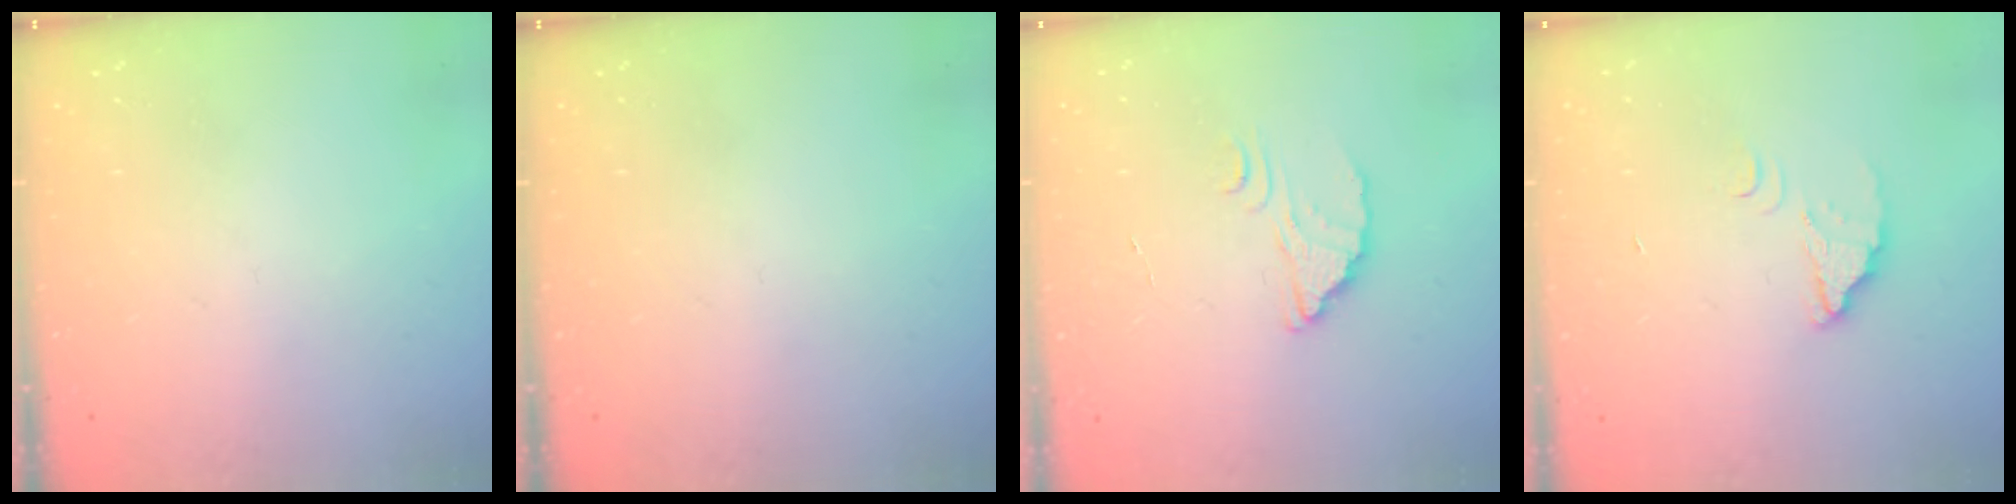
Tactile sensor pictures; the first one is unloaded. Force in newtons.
{"total": 0.0}
{"total": 2.6, "press": 2.6, "slide": 0.1}
{"total": 2.9, "press": 2.9, "slide": 0.2}